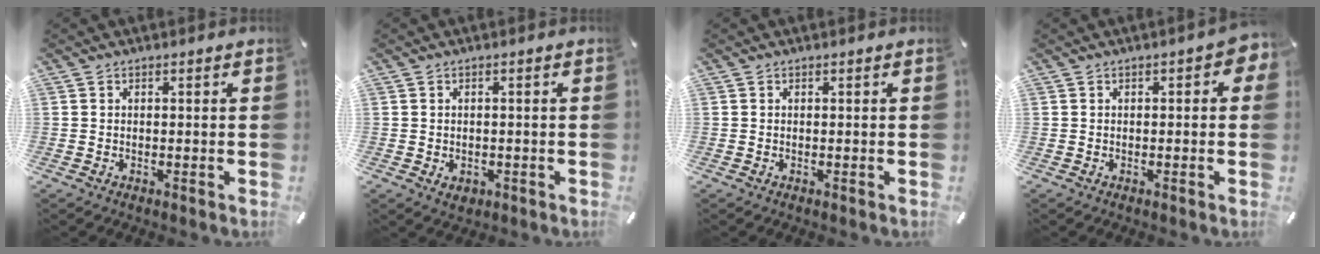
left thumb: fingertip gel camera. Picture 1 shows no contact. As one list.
[{"total": 2.0, "force": [-0.7, 1.7, 0.8], "torque": [-0.014, 0.004, -0.014]}, {"total": 0.0}, {"total": 2.5, "force": [-0.1, 1.2, 2.2], "torque": [-0.025, 0.000, -0.006]}]